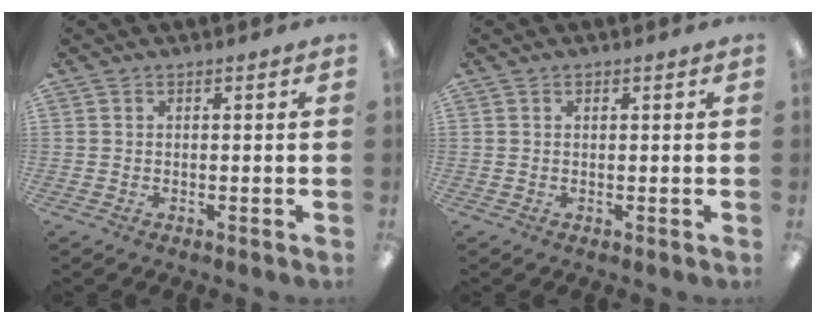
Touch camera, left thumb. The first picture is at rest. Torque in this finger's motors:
{"motor_torque": [-0.18, -0.13, -0.52, 0.12, -0.03]}